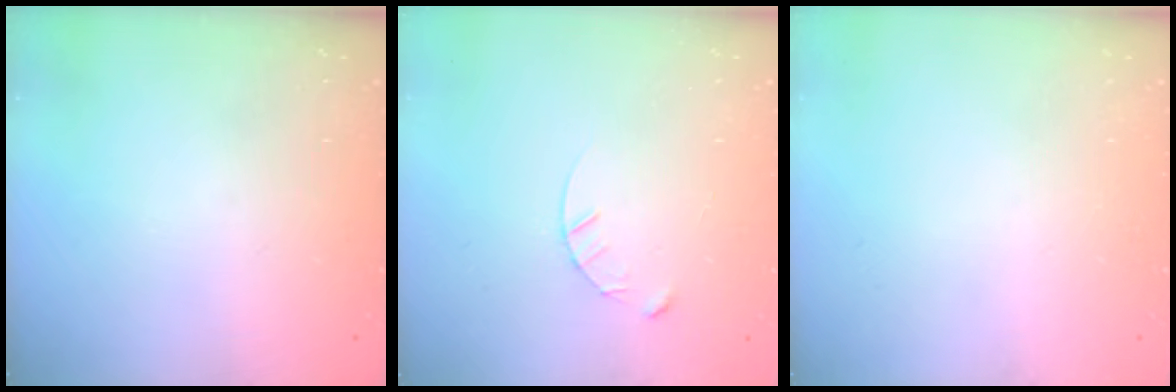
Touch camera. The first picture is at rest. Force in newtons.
{"total": 3.4, "press": 3.4, "slide": 0.3}
{"total": 0.0}